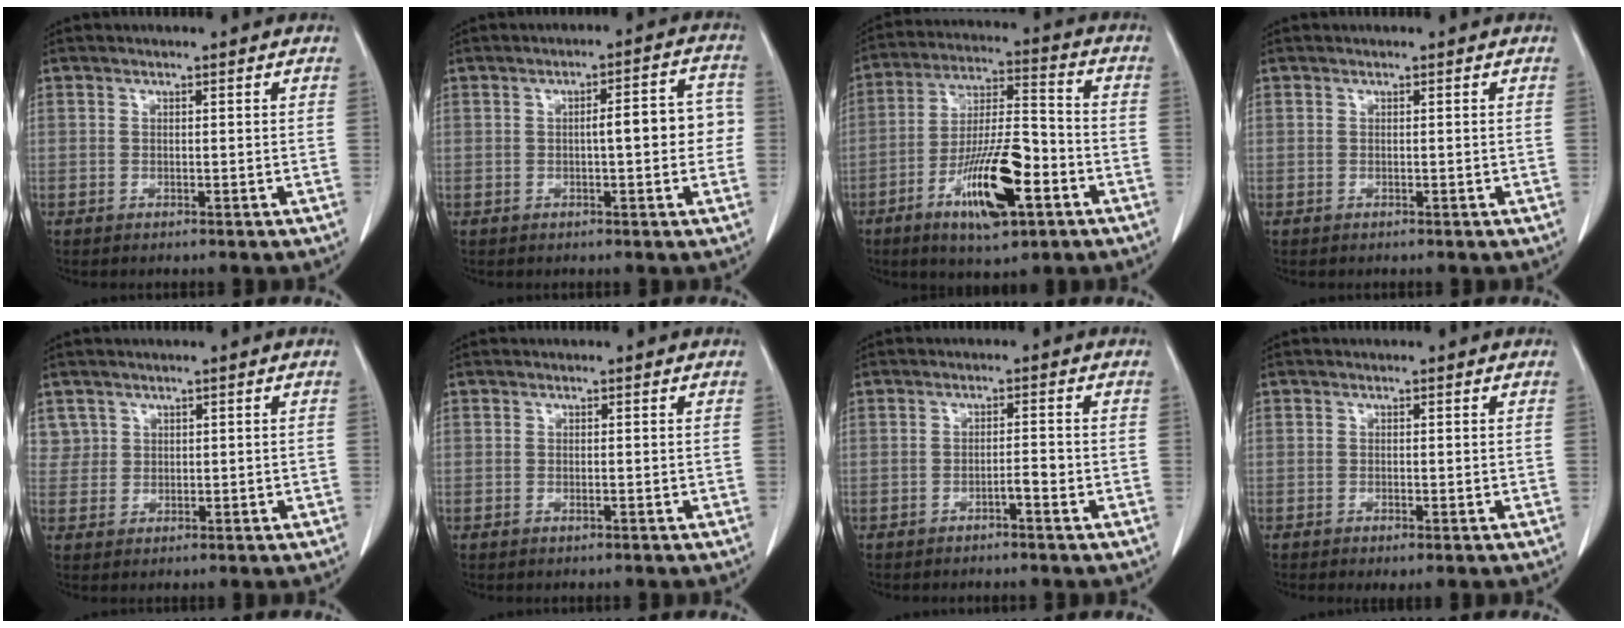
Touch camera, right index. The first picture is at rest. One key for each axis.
{"total": 6.8, "fx": -0.3, "fy": 1.8, "fz": 6.5, "tx": -0.085, "ty": 0.030, "tz": -0.004}
{"total": 14.4, "fx": -6.3, "fy": 3.6, "fz": 12.5, "tx": -0.230, "ty": -0.004, "tz": -0.104}
{"total": 0.0}
{"total": 2.5, "fx": 1.3, "fy": 2.1, "fz": -0.2, "tx": 0.015, "ty": 0.009, "tz": 0.020}
{"total": 0.0}
{"total": 1.8, "fx": -1.0, "fy": 0.1, "fz": 1.5, "tx": -0.022, "ty": 0.002, "tz": -0.020}
{"total": 1.2, "fx": -0.5, "fy": 0.3, "fz": 1.0, "tx": -0.017, "ty": -0.002, "tz": -0.006}